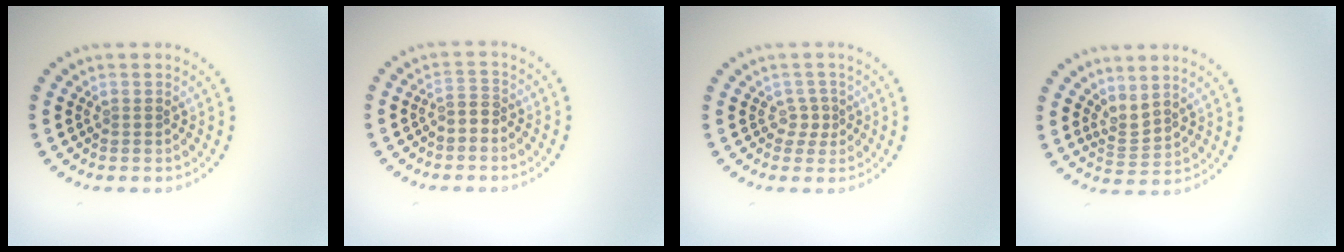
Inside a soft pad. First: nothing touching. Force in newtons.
{"total": 1.2, "press": 1.0, "slide": 0.6}
{"total": 1.2, "press": 0.9, "slide": 0.8}
{"total": 2.1, "press": 1.4, "slide": 1.6}